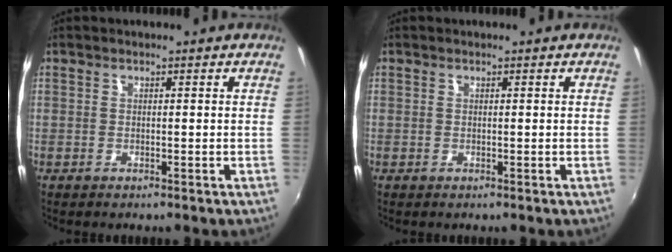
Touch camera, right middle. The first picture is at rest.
{"total": 0.0}